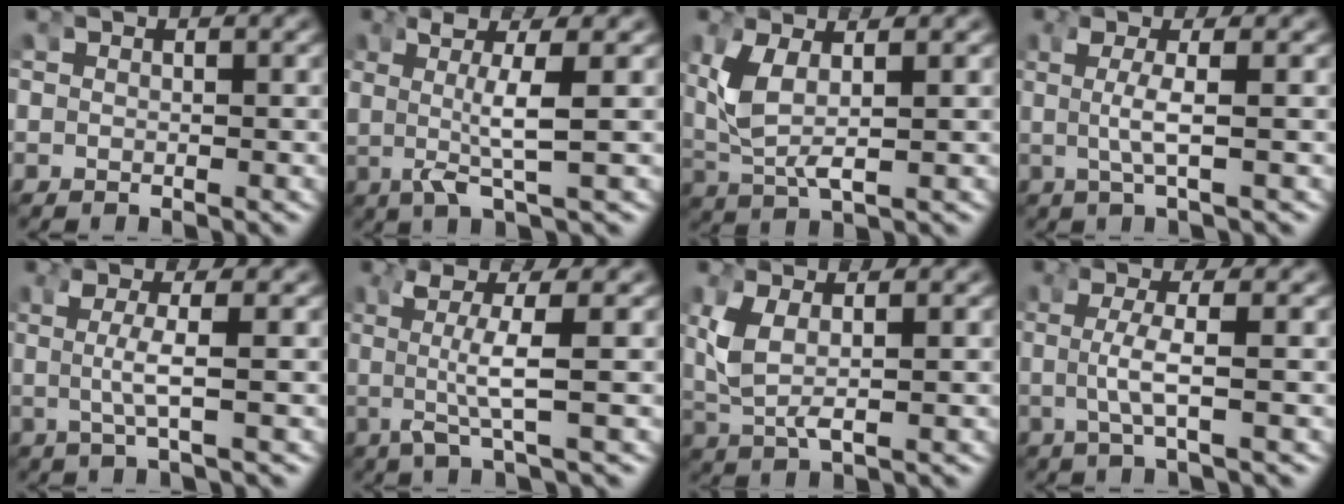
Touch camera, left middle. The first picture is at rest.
{"total": 4.9, "force": [0.8, 0.3, 4.8], "torque": [-0.089, -0.001, 0.019]}
{"total": 4.9, "force": [0.8, 2.8, 3.9], "torque": [-0.120, -0.017, 0.029]}
{"total": 2.9, "force": [0.1, -0.5, 2.9], "torque": [-0.065, -0.007, 0.009]}
{"total": 3.2, "force": [0.3, -0.6, 3.1], "torque": [-0.068, -0.005, 0.010]}
{"total": 4.7, "force": [0.7, -0.3, 4.7], "torque": [-0.093, 0.000, 0.012]}
{"total": 4.4, "force": [0.7, 2.6, 3.5], "torque": [-0.107, -0.016, 0.026]}
{"total": 2.9, "force": [-0.2, -0.5, 2.8], "torque": [-0.068, -0.005, 0.003]}